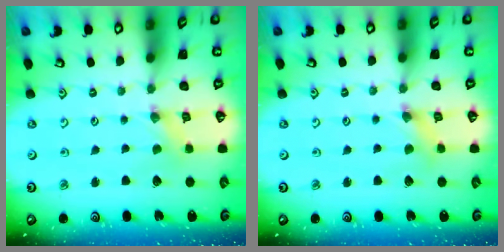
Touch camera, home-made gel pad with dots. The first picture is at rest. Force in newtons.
{"total": 2.4, "press": 2.4, "slide": 0.4}